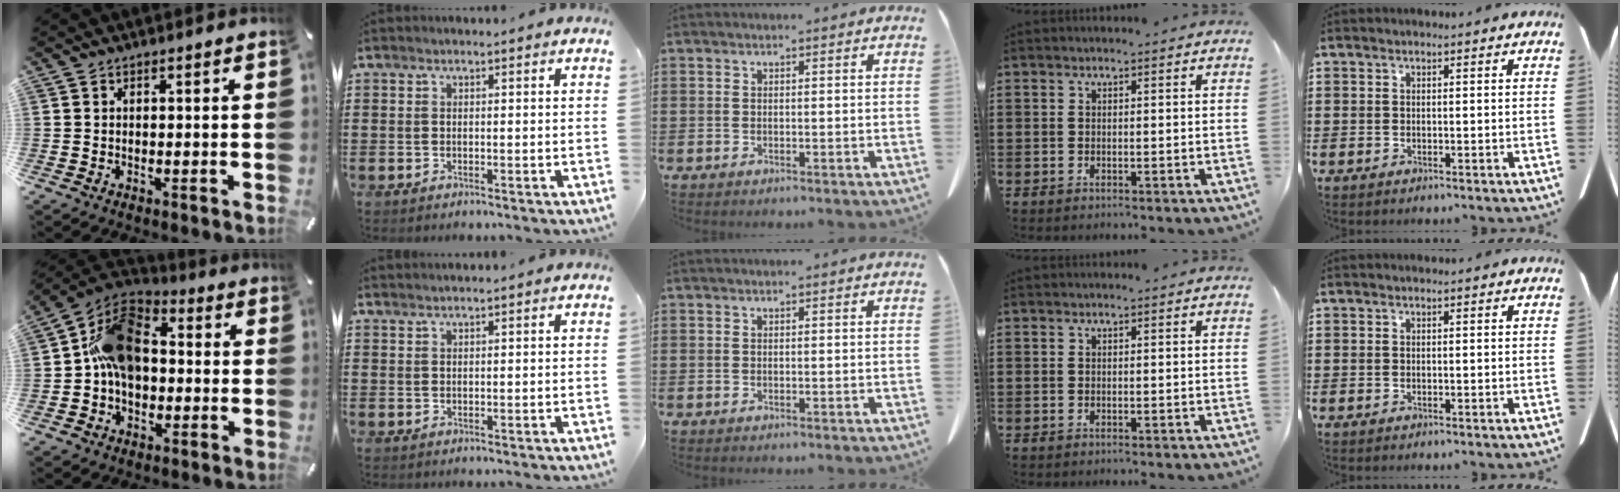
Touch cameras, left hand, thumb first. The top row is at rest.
{"thumb": {"total": 14.3, "force": [0.3, 11.0, 9.1], "torque": [-0.172, 0.027, 0.006]}, "index": {"total": 0.7, "force": [0.6, 0.0, 0.2], "torque": [-0.006, -0.002, 0.013]}}